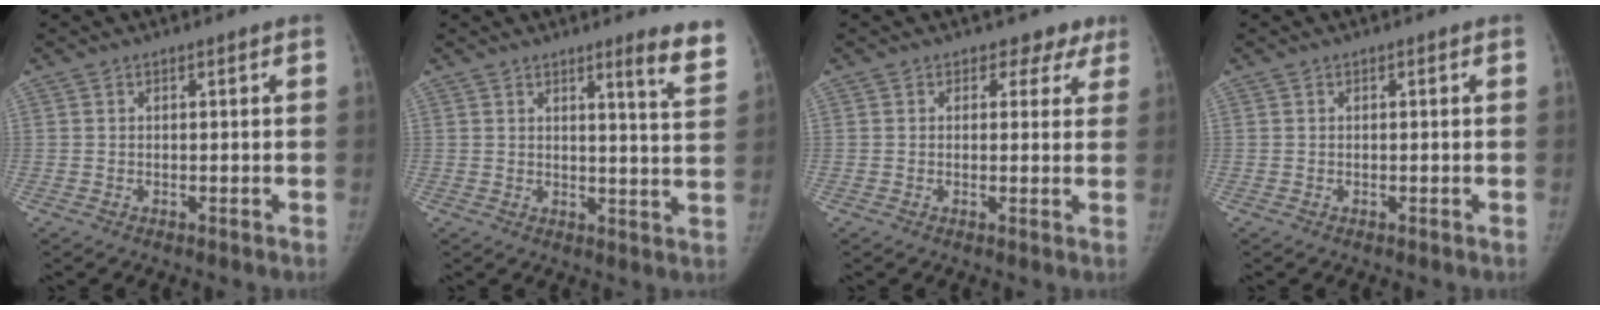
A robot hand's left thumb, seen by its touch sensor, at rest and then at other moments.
{"total": 6.9, "force": [4.6, -0.1, 5.2], "torque": [-0.064, -0.030, 0.055]}
{"total": 3.8, "force": [2.6, 2.8, 0.2], "torque": [0.033, -0.012, 0.015]}
{"total": 0.0}